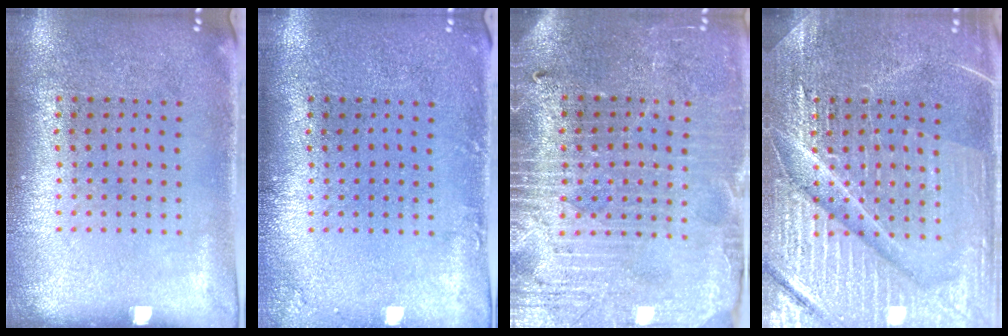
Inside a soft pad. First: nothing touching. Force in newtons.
{"total": 1.0, "press": 1.0, "slide": 0.2}
{"total": 3.8, "press": 3.6, "slide": 1.3}
{"total": 7.1, "press": 7.1, "slide": 0.9}